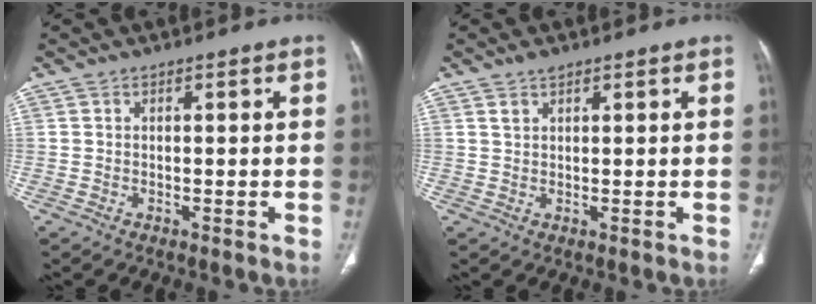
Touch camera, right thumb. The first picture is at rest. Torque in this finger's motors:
{"motor_torque": [-0.71, 0.50, -0.06, 0.21, 0.00]}